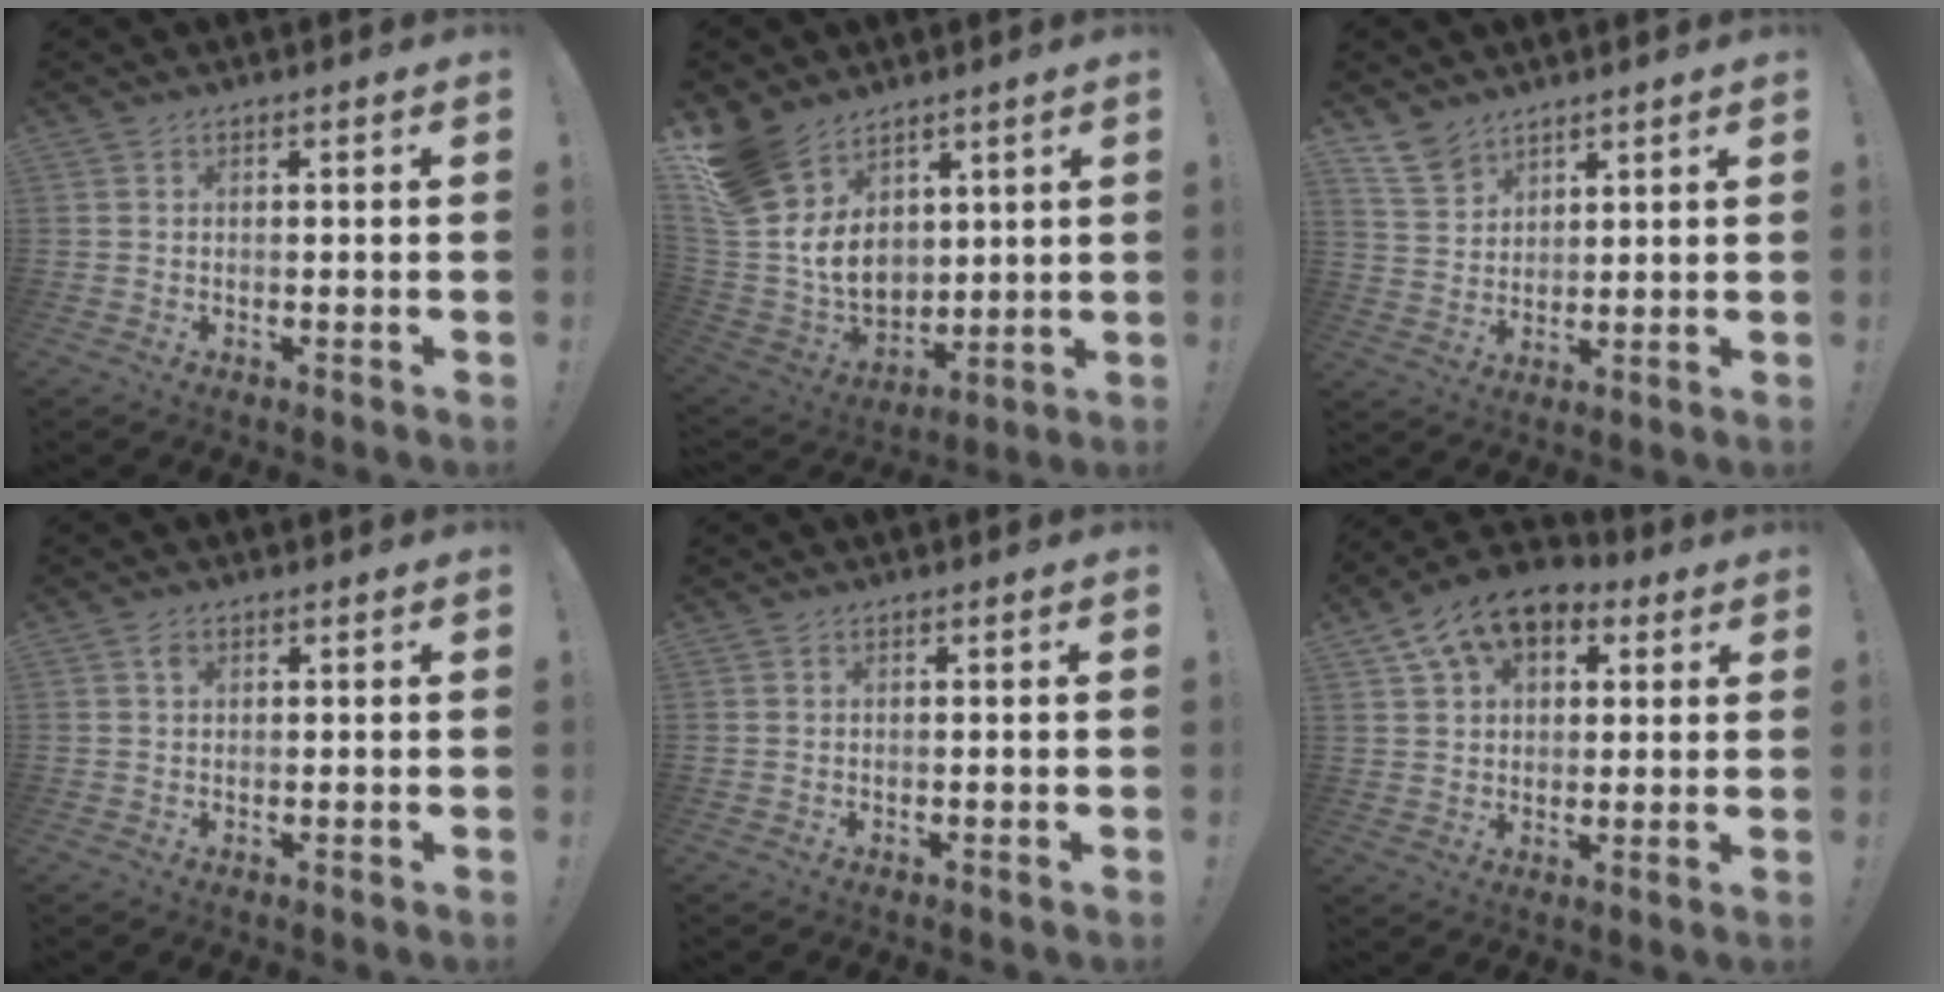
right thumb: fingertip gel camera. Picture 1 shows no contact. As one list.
[{"total": 16.1, "force": [7.6, 11.9, 7.8], "torque": [-0.174, -0.053, 0.154]}, {"total": 8.4, "force": [6.6, 4.6, 2.2], "torque": [-0.045, -0.040, 0.130]}, {"total": 1.3, "force": [0.5, 1.0, 0.7], "torque": [-0.013, 0.003, 0.009]}, {"total": 0.0}, {"total": 11.4, "force": [6.1, 7.7, 5.8], "torque": [-0.096, -0.025, 0.120]}]